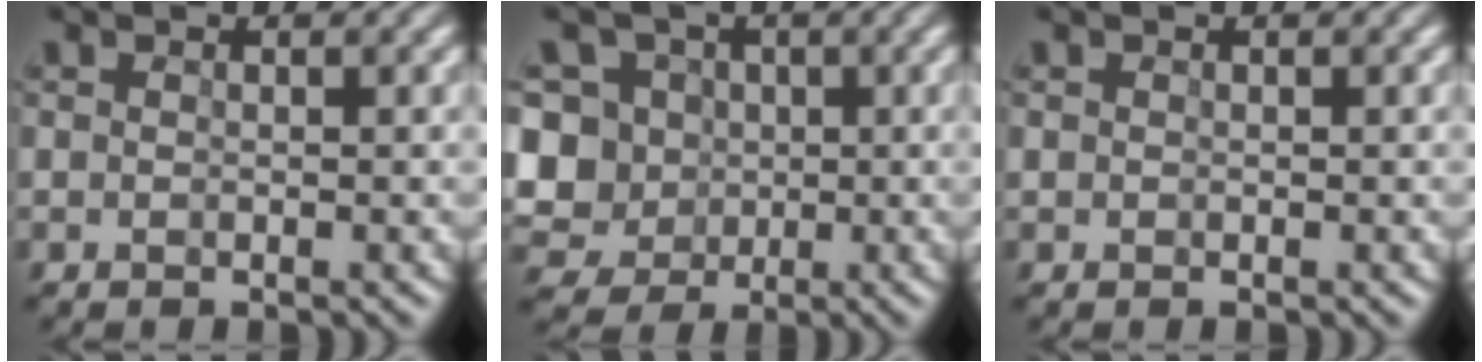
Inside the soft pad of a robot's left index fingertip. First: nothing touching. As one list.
[{"total": 11.0, "force": [0.9, 10.2, 4.1], "torque": [-0.137, 0.022, 0.015]}, {"total": 0.0}]